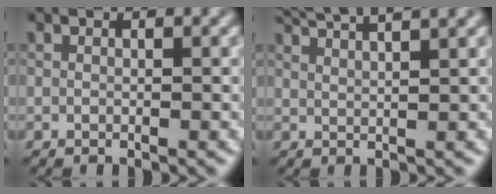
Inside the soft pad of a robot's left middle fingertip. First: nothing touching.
{"total": 6.4, "force": [5.2, 1.5, 3.4], "torque": [-0.035, 0.035, 0.045]}